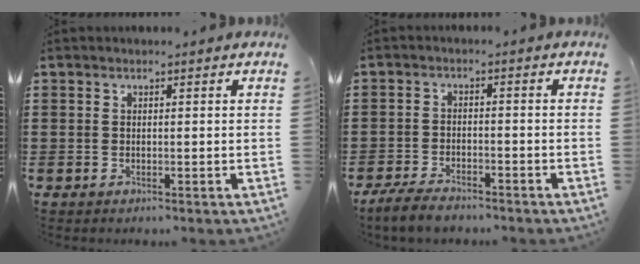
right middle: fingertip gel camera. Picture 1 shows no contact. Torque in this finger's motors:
{"motor_torque": [2.14, 0.00, 0.43, 0.12]}